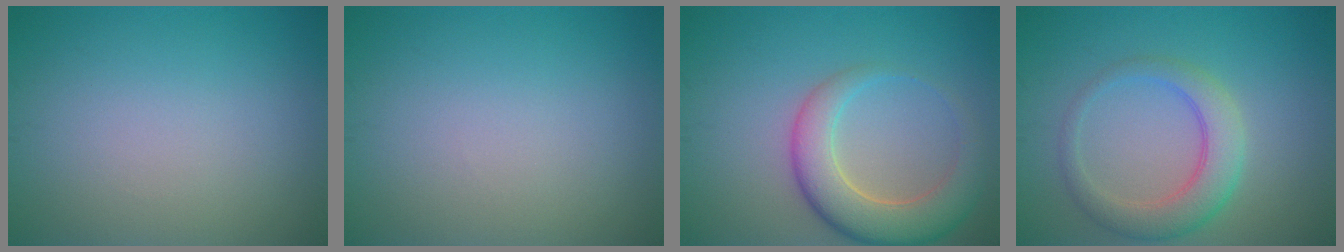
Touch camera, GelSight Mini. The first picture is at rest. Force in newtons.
{"total": 0.0}
{"total": 5.9, "press": 5.9, "slide": 0.6}
{"total": 4.2, "press": 4.2, "slide": 0.2}